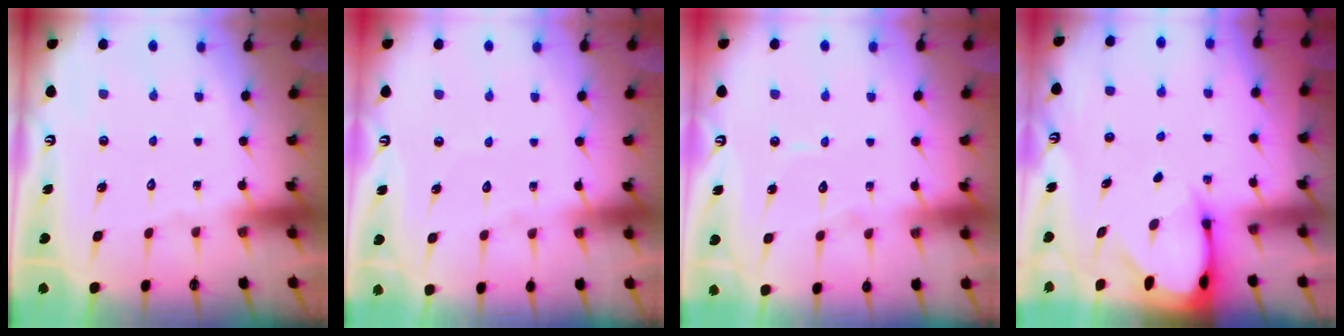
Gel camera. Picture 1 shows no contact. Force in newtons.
{"total": 2.9, "press": 2.9, "slide": 0.3}
{"total": 5.1, "press": 5.0, "slide": 0.4}
{"total": 3.7, "press": 3.6, "slide": 0.5}